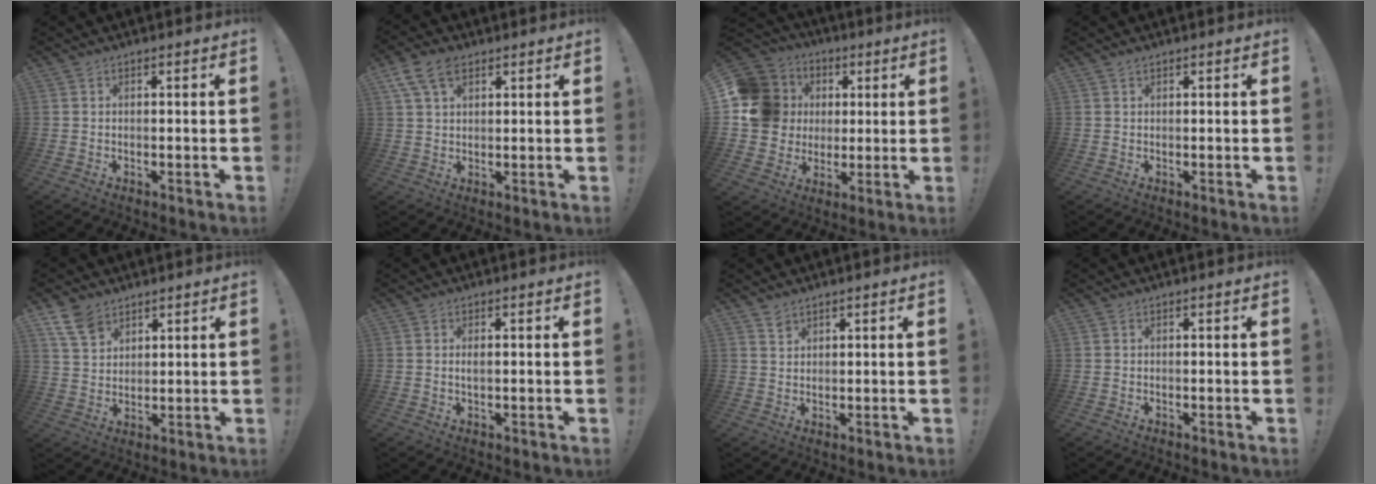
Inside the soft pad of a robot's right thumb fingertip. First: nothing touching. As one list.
[{"total": 8.6, "force": [4.4, 5.2, 5.2], "torque": [-0.094, -0.002, 0.087]}, {"total": 16.1, "force": [2.8, 14.6, 6.3], "torque": [-0.112, 0.004, 0.082]}, {"total": 0.8, "force": [0.6, 0.3, 0.3], "torque": [-0.005, 0.000, 0.011]}, {"total": 8.1, "force": [5.7, 4.8, 3.3], "torque": [-0.061, -0.027, 0.114]}, {"total": 1.2, "force": [0.0, 0.4, 1.1], "torque": [-0.020, 0.001, -0.002]}, {"total": 2.2, "force": [1.9, 1.1, 0.5], "torque": [0.003, -0.016, 0.033]}, {"total": 0.0}]